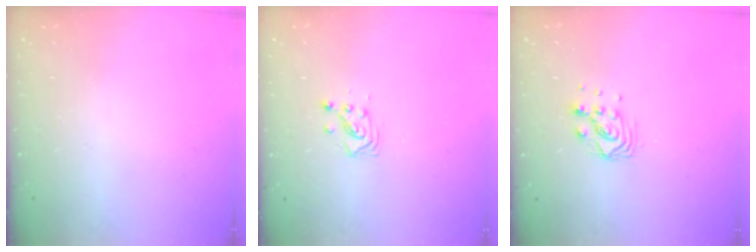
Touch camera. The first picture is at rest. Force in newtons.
{"total": 3.3, "press": 3.3, "slide": 0.4}
{"total": 6.6, "press": 6.6, "slide": 0.4}